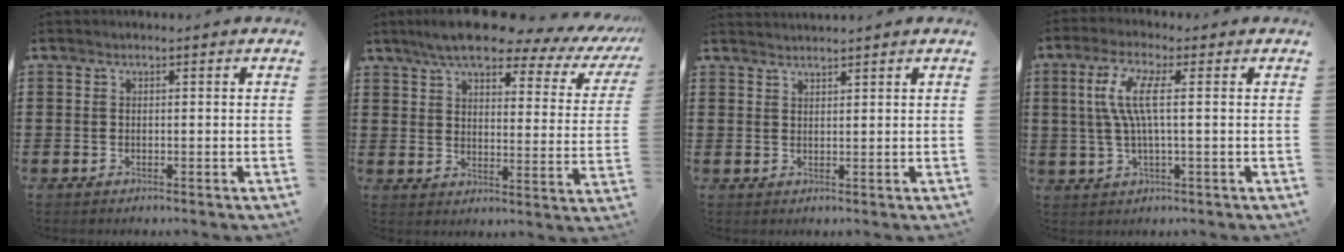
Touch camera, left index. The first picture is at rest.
{"total": 9.0, "force": [7.3, 1.4, 5.1], "torque": [-0.112, -0.033, 0.121]}
{"total": 1.5, "force": [1.5, -0.3, 0.0], "torque": [-0.002, 0.001, 0.030]}
{"total": 6.8, "force": [1.0, 1.2, 6.6], "torque": [-0.150, -0.008, 0.007]}